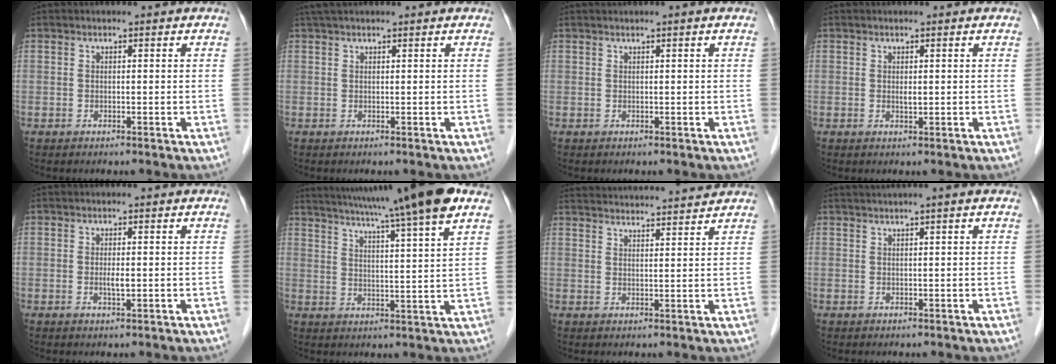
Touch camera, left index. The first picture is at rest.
{"total": 2.5, "force": [2.1, -0.1, 1.5], "torque": [-0.022, 0.029, 0.038]}
{"total": 0.6, "force": [0.3, -0.2, 0.5], "torque": [-0.014, 0.002, 0.011]}
{"total": 1.0, "force": [0.1, 0.3, 0.9], "torque": [-0.017, -0.002, 0.004]}
{"total": 1.6, "force": [-0.1, 0.3, 1.6], "torque": [-0.031, -0.002, -0.002]}
{"total": 19.9, "force": [16.0, -1.1, 11.8], "torque": [-0.199, 0.002, 0.223]}
{"total": 15.5, "force": [14.8, -0.6, 4.3], "torque": [-0.083, 0.003, 0.210]}
{"total": 2.7, "force": [2.0, -0.7, 1.8], "torque": [-0.032, 0.014, 0.038]}